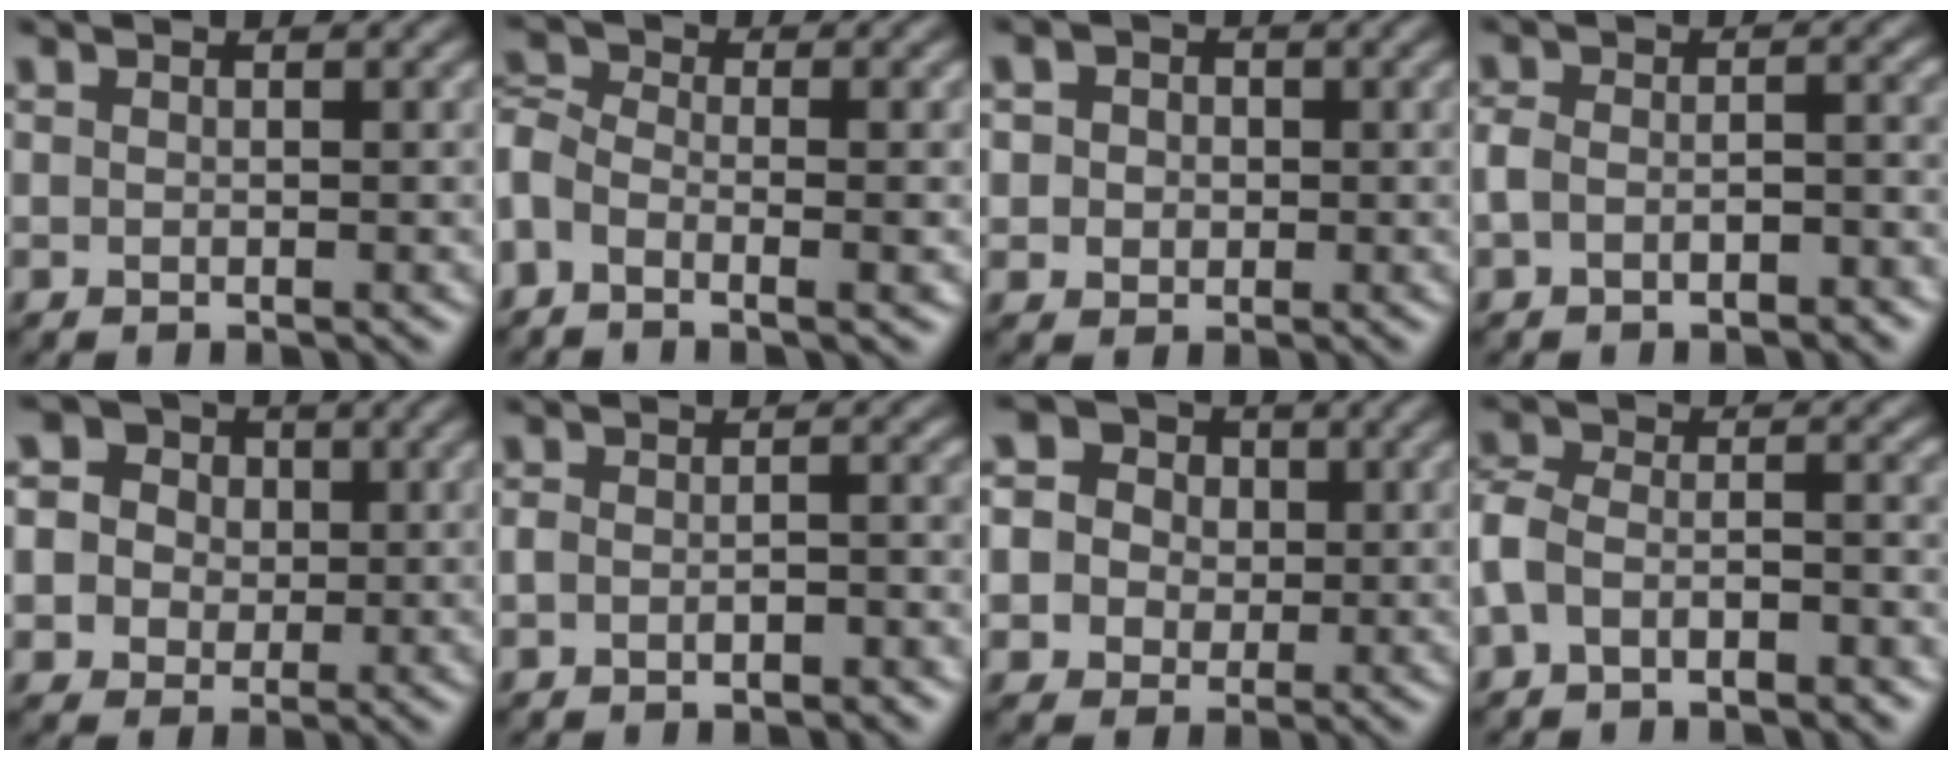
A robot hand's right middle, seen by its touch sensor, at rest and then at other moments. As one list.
[{"total": 4.9, "force": [-1.6, 2.6, 3.8], "torque": [-0.067, 0.004, -0.034]}, {"total": 3.5, "force": [1.0, 3.0, 1.5], "torque": [-0.016, 0.013, 0.000]}, {"total": 3.5, "force": [-1.8, 1.9, 2.4], "torque": [-0.042, 0.004, -0.036]}, {"total": 8.6, "force": [1.9, 7.8, 3.0], "torque": [-0.074, 0.035, 0.017]}, {"total": 2.5, "force": [-1.5, 1.1, 1.7], "torque": [-0.030, 0.003, -0.027]}, {"total": 8.3, "force": [1.1, 7.8, 2.7], "torque": [-0.071, 0.039, 0.004]}, {"total": 5.2, "force": [-2.8, 2.8, 3.4], "torque": [-0.062, 0.007, -0.065]}]